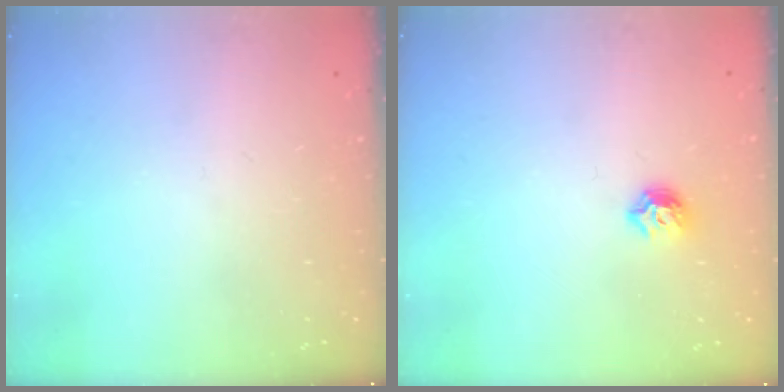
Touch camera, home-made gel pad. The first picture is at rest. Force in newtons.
{"total": 6.0, "press": 5.9, "slide": 0.8}